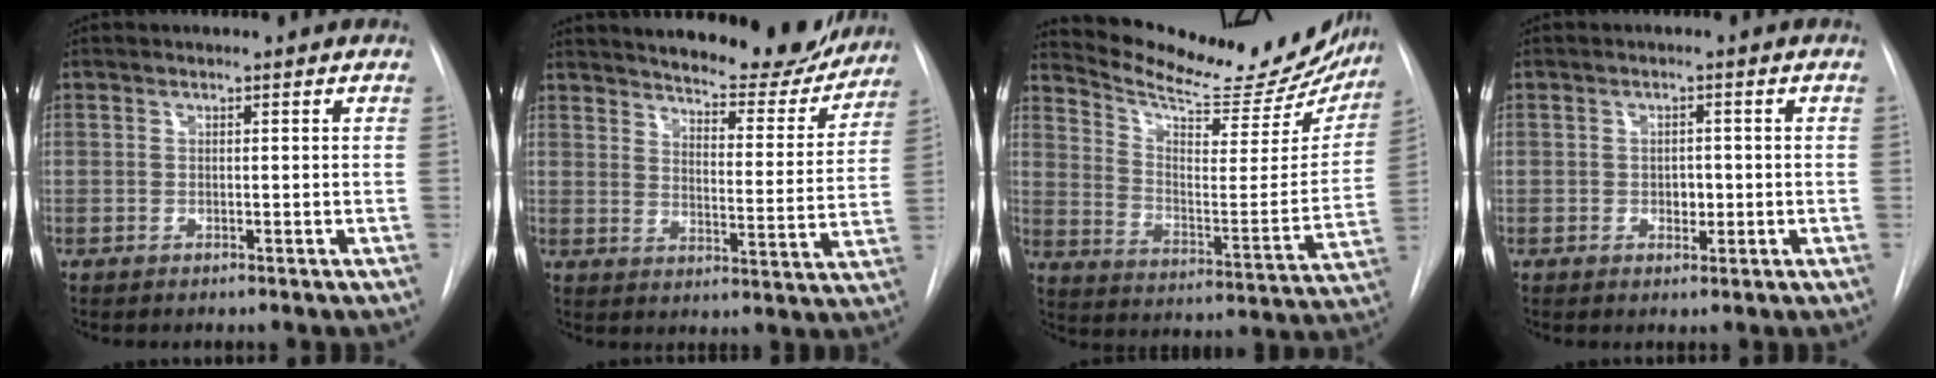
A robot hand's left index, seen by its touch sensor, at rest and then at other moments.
{"total": 19.1, "force": [17.6, 3.9, 6.4], "torque": [-0.083, -0.042, 0.222]}
{"total": 24.4, "force": [22.3, 5.4, 8.3], "torque": [-0.122, -0.063, 0.300]}
{"total": 2.0, "force": [-0.3, 1.4, 1.4], "torque": [-0.018, 0.002, -0.001]}